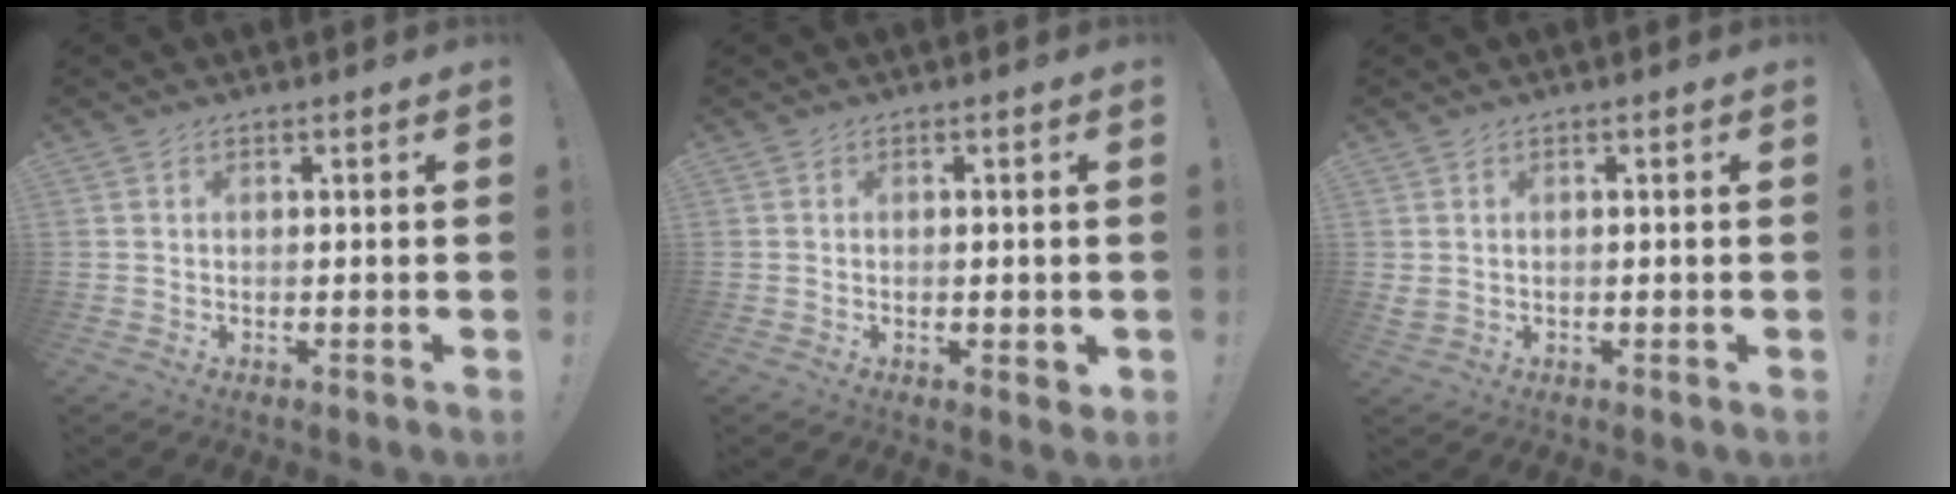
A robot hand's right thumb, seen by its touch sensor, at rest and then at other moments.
{"total": 1.9, "force": [0.2, 1.0, 1.6], "torque": [-0.010, -0.002, 0.002]}
{"total": 1.5, "force": [0.8, 0.9, 0.8], "torque": [-0.016, 0.003, 0.016]}